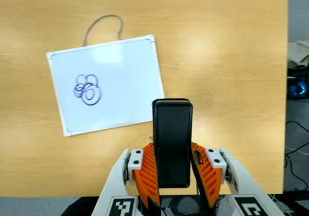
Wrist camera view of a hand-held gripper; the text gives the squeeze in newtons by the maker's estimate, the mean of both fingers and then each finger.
{"total": 3.9, "left": 2.5, "right": 5.2}